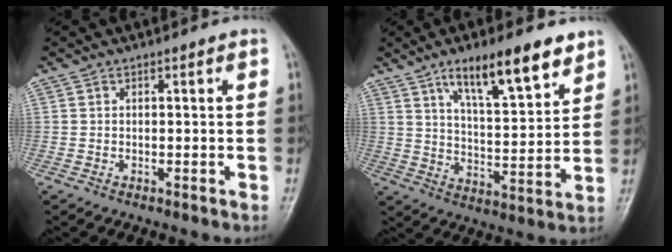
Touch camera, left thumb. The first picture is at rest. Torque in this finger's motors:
{"motor_torque": [0.58, 0.36, 1.19, -1.08, 0.15]}